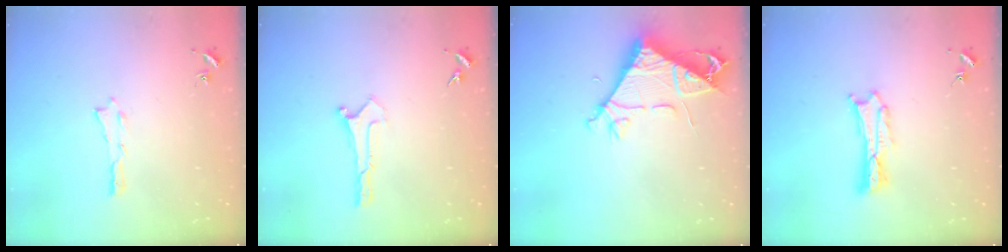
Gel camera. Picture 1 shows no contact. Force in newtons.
{"total": 0.0}
{"total": 7.3, "press": 7.3, "slide": 0.7}
{"total": 1.8, "press": 1.8, "slide": 0.3}